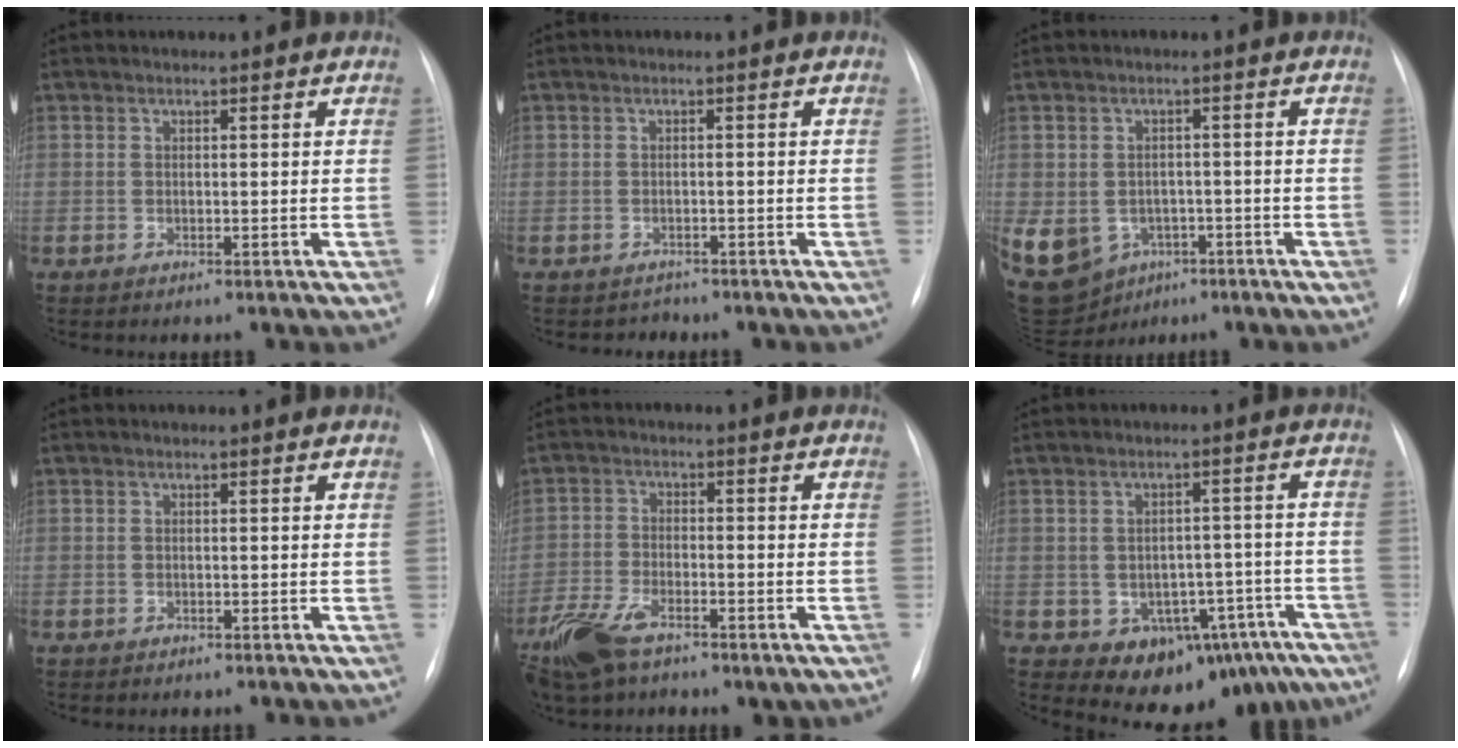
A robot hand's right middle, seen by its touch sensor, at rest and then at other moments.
{"total": 1.5, "force": [-1.1, 0.7, -0.7], "torque": [0.006, -0.001, -0.017]}
{"total": 27.4, "force": [-10.6, 22.4, 11.6], "torque": [-0.395, -0.011, -0.140]}
{"total": 0.0}
{"total": 10.9, "force": [-6.9, 5.1, 6.8], "torque": [-0.148, -0.007, -0.118]}
{"total": 12.8, "force": [-7.8, 8.1, 6.2], "torque": [-0.044, 0.039, -0.094]}